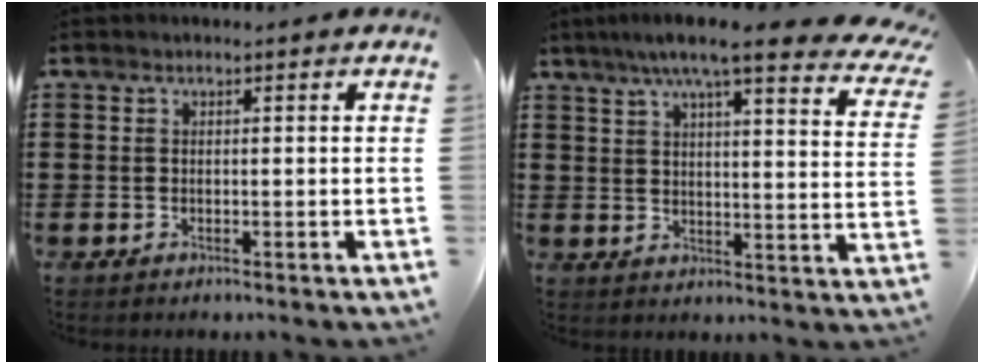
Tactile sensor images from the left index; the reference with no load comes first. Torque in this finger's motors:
{"motor_torque": [1.46, -0.68, 1.05, 0.15]}